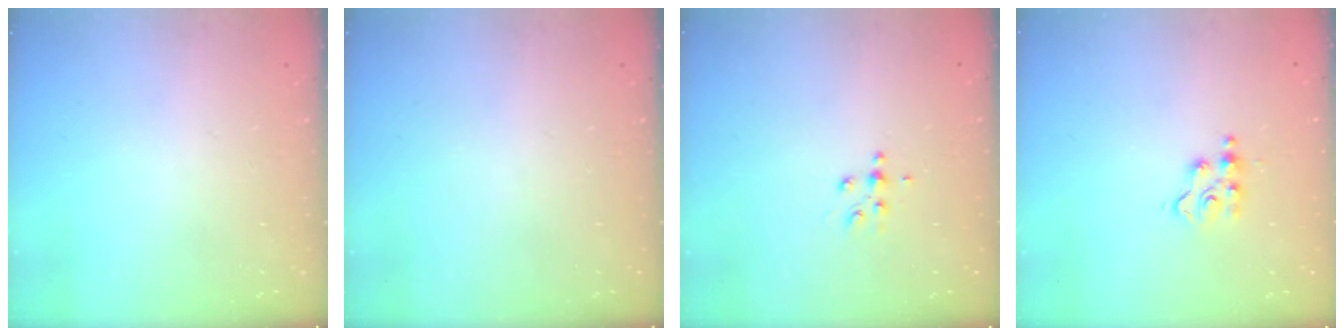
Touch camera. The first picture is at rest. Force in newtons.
{"total": 0.0}
{"total": 5.3, "press": 4.8, "slide": 2.2}
{"total": 4.0, "press": 4.0, "slide": 0.3}